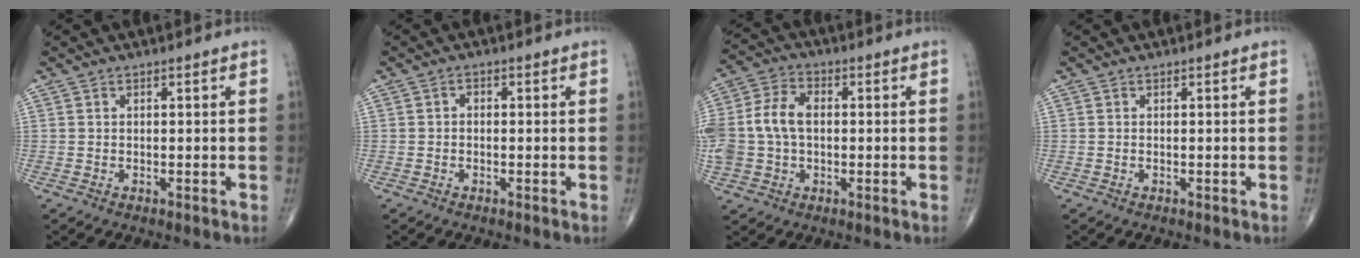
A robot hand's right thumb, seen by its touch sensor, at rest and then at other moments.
{"total": 1.0, "force": [-0.2, 0.7, 0.6], "torque": [-0.001, 0.004, -0.007]}
{"total": 11.7, "force": [0.0, 8.2, 8.4], "torque": [-0.173, 0.030, 0.000]}
{"total": 0.0}